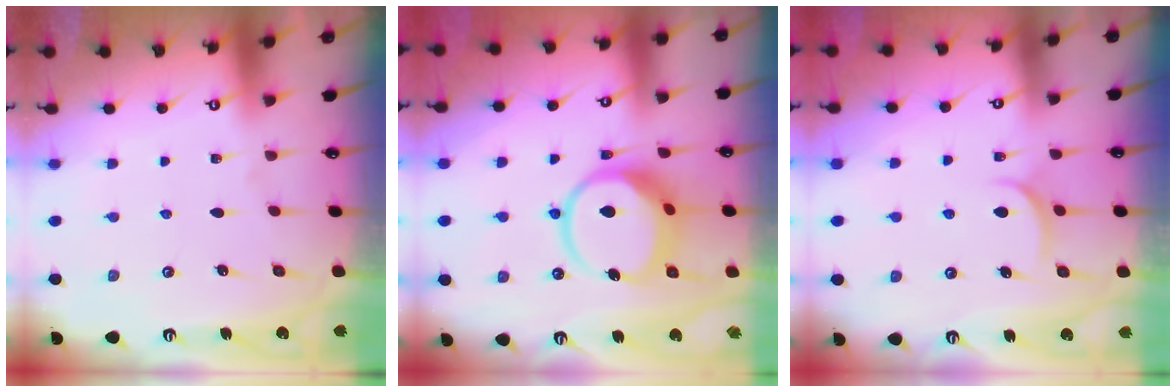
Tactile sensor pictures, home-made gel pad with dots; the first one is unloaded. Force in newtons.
{"total": 12.0, "press": 12.0, "slide": 1.4}
{"total": 4.1, "press": 4.0, "slide": 0.7}